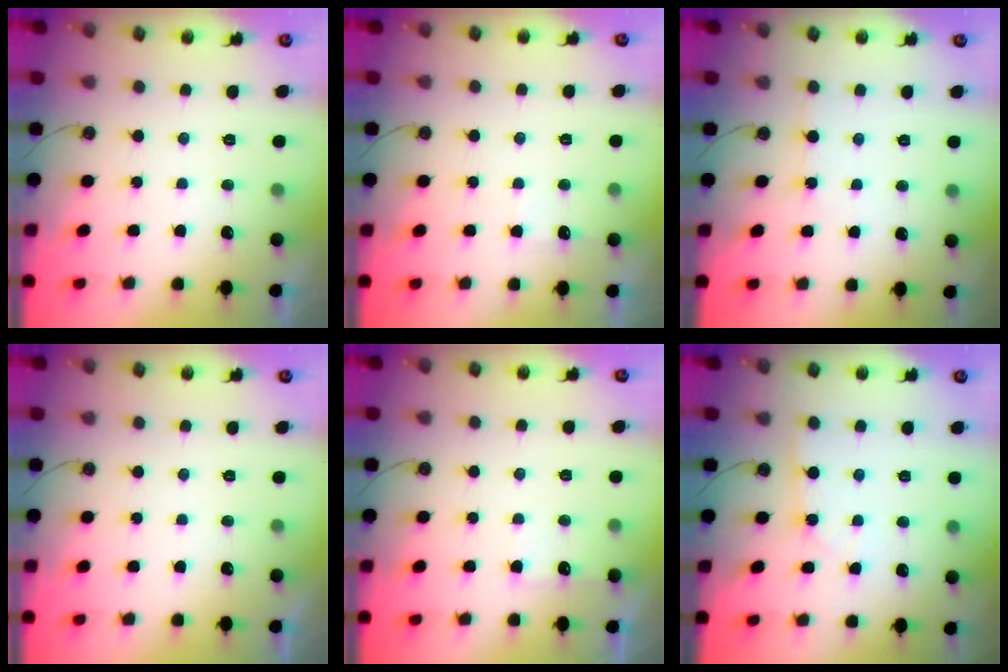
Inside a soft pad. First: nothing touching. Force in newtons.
{"total": 4.4, "press": 4.4, "slide": 0.4}
{"total": 2.4, "press": 2.4, "slide": 0.3}
{"total": 0.0}
{"total": 4.6, "press": 4.5, "slide": 0.6}
{"total": 2.0, "press": 1.9, "slide": 0.3}